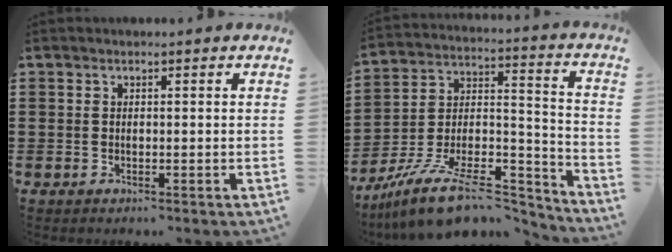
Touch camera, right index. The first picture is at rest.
{"total": 14.2, "force": [-11.1, 4.9, 7.6], "torque": [-0.122, 0.043, -0.195]}